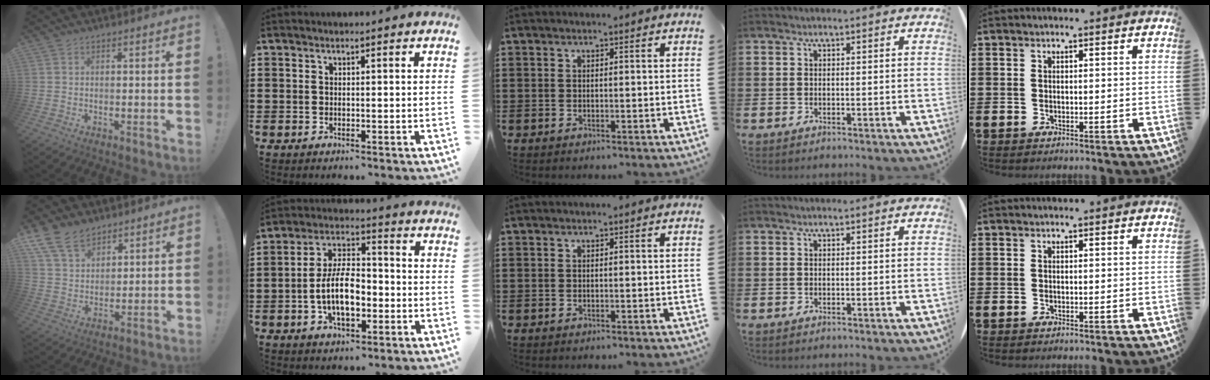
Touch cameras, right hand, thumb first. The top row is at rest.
{"thumb": {"total": 11.4, "force": [8.3, 6.7, 4.2], "torque": [-0.089, -0.044, 0.164]}, "index": {"total": 9.6, "force": [-2.4, 4.8, 8.0], "torque": [-0.162, 0.003, -0.049]}}